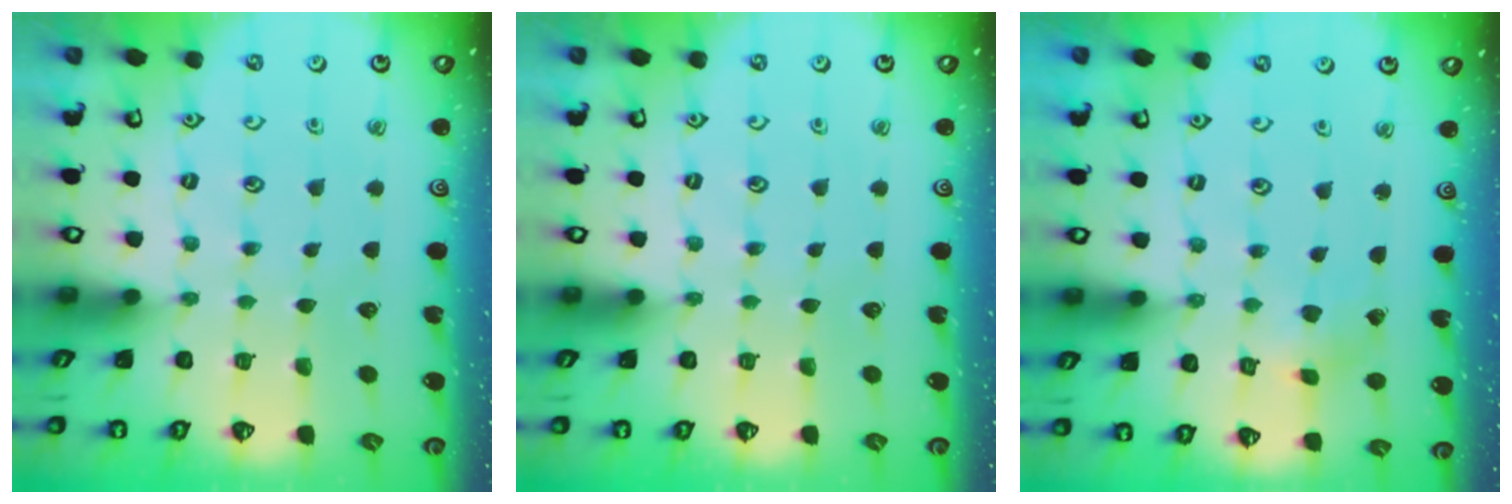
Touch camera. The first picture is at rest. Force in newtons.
{"total": 0.0}
{"total": 1.5, "press": 1.5, "slide": 0.0}